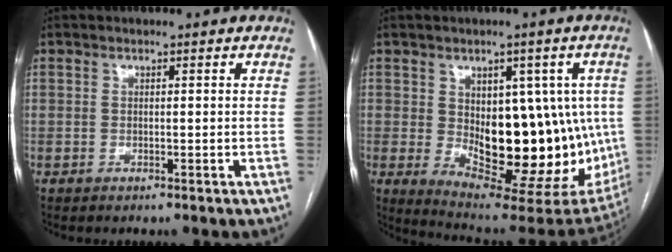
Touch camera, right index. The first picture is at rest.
{"total": 20.1, "force": [-0.9, 9.6, 17.6], "torque": [-0.211, 0.001, 0.017]}